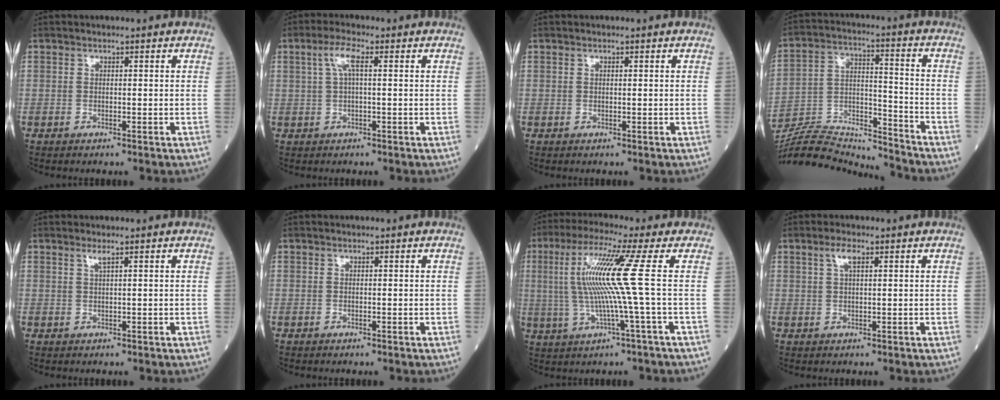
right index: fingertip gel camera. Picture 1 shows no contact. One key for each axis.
{"total": 3.4, "fx": 1.1, "fy": 0.7, "fz": 3.2, "tx": -0.067, "ty": 0.017, "tz": 0.025}
{"total": 0.0}
{"total": 16.7, "fx": -16.5, "fy": 0.3, "fz": 2.6, "tx": -0.053, "ty": 0.027, "tz": -0.283}
{"total": 1.0, "fx": 0.7, "fy": -0.2, "fz": 0.7, "tx": -0.018, "ty": 0.005, "tz": 0.019}
{"total": 0.0}
{"total": 10.8, "fx": 1.1, "fy": -2.0, "fz": 10.5, "tx": -0.213, "ty": 0.010, "tz": 0.020}
{"total": 2.3, "fx": 1.2, "fy": 0.5, "fz": 1.8, "tx": -0.039, "ty": 0.012, "tz": 0.027}